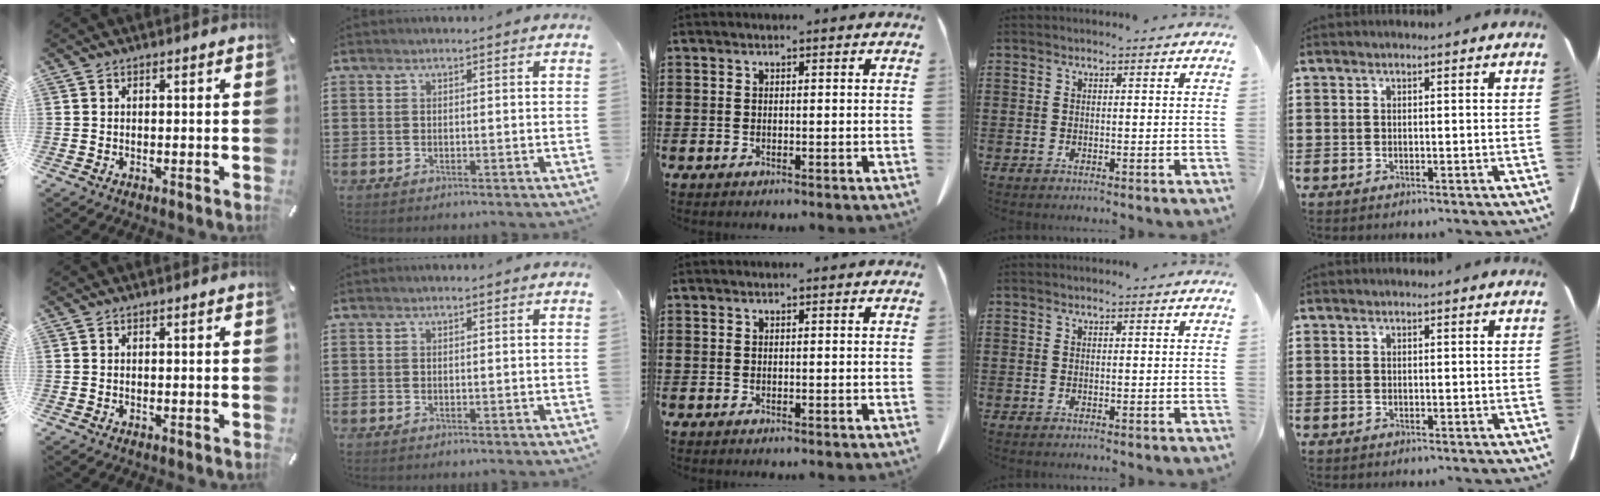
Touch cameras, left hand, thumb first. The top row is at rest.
{}